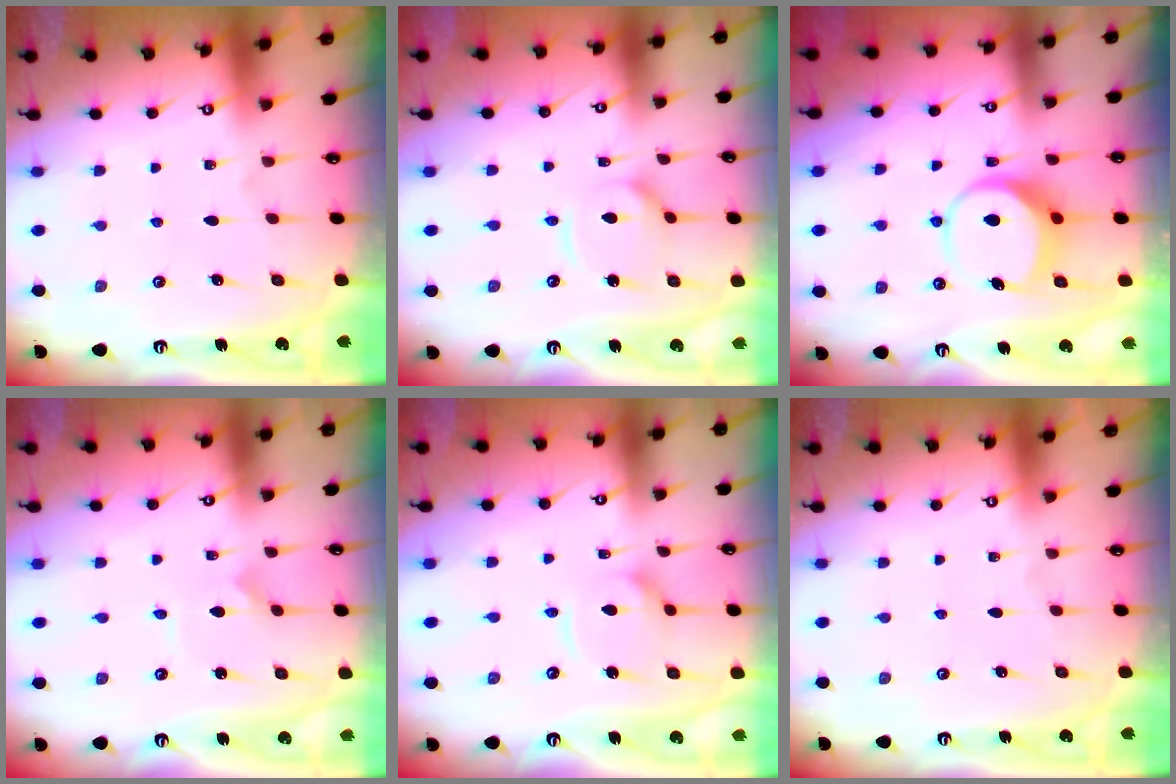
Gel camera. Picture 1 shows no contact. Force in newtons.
{"total": 8.4, "press": 8.4, "slide": 0.7}
{"total": 7.4, "press": 7.4, "slide": 0.6}
{"total": 1.0, "press": 1.0, "slide": 0.0}
{"total": 9.0, "press": 8.9, "slide": 0.8}
{"total": 0.0}